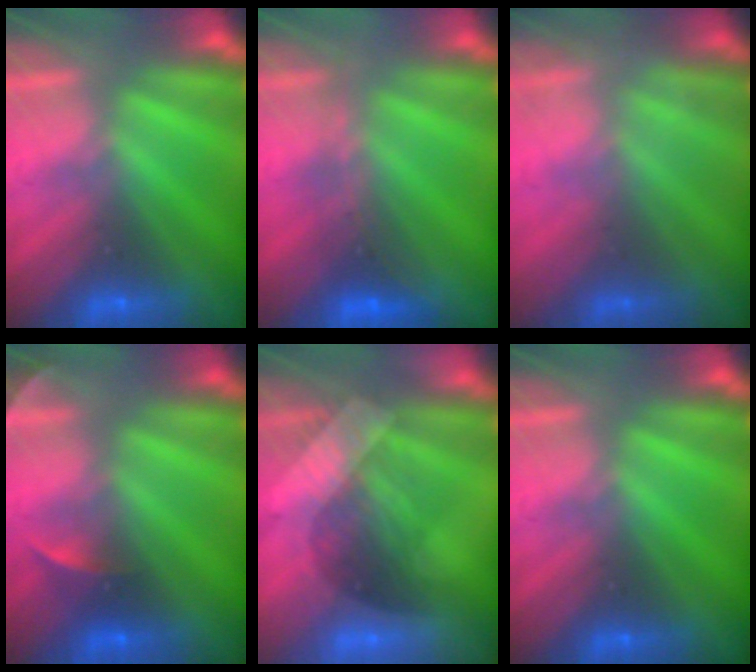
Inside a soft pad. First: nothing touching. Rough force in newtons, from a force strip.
{"total": 1.8}
{"total": 2.7}
{"total": 2.3}
{"total": 2.9}
{"total": 0.0}